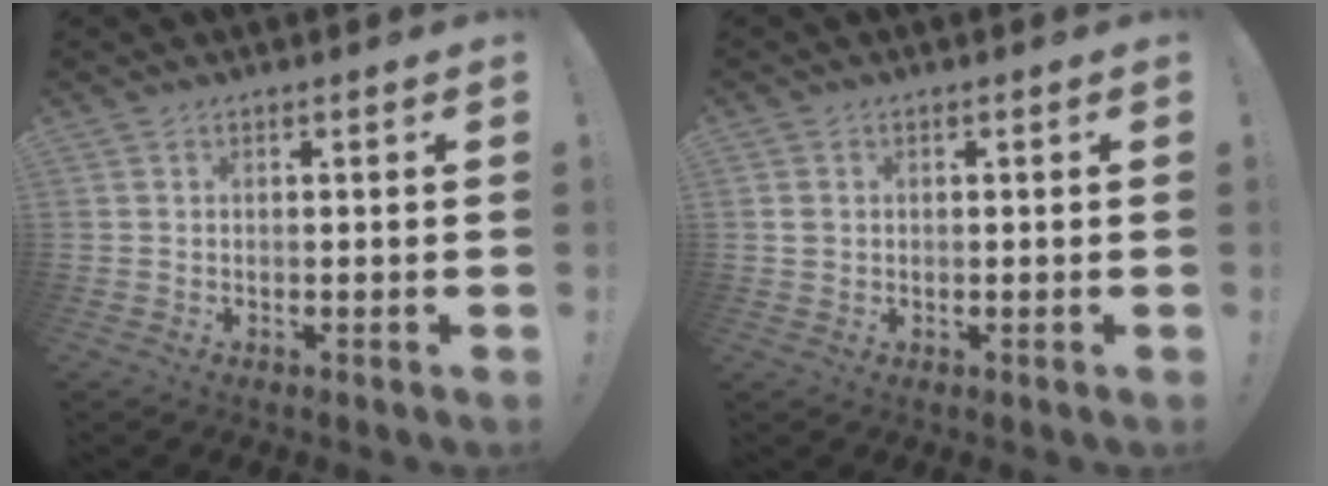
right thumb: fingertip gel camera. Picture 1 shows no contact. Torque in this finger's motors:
{"motor_torque": [-0.08, 0.11, -0.08, 0.15, 0.00]}